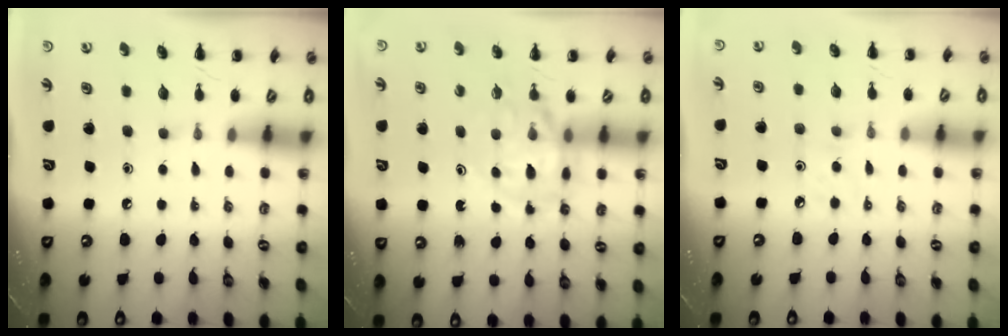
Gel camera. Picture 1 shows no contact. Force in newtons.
{"total": 11.6, "press": 11.1, "slide": 3.5}
{"total": 2.8, "press": 2.7, "slide": 1.0}